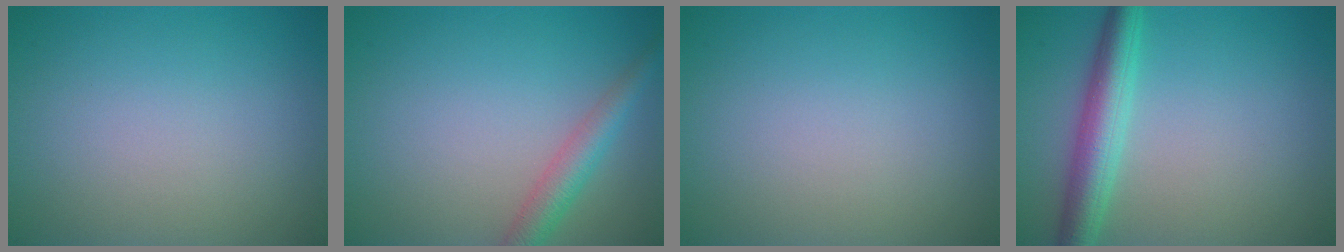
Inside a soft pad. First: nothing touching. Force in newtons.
{"total": 2.9, "press": 2.9, "slide": 0.2}
{"total": 0.0}
{"total": 4.4, "press": 4.4, "slide": 0.1}